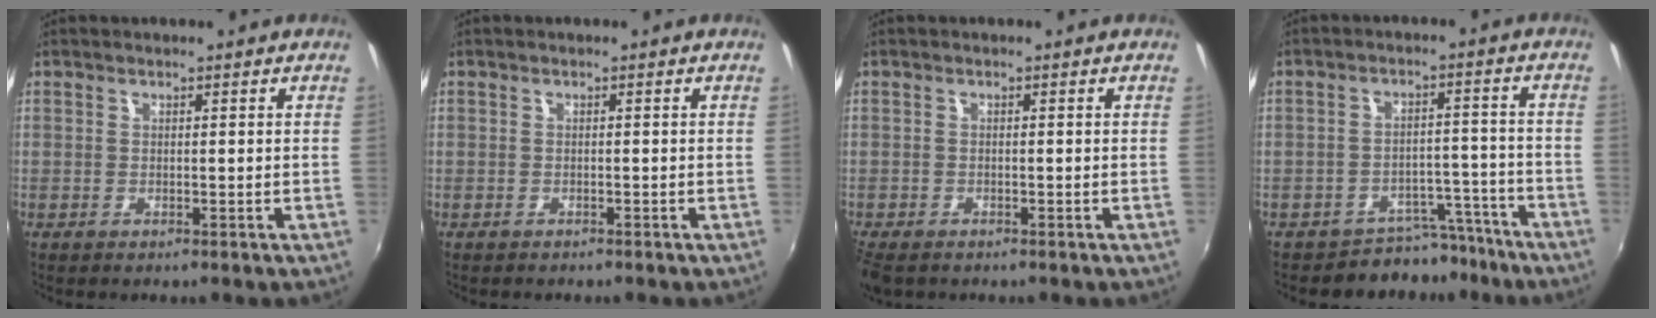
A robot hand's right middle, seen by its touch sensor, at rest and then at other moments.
{"total": 1.4, "force": [-1.3, 0.4, 0.2], "torque": [-0.008, -0.011, -0.017]}
{"total": 4.6, "force": [-3.4, 2.1, 2.2], "torque": [-0.057, -0.021, -0.065]}
{"total": 7.8, "force": [-6.9, 3.7, 0.5], "torque": [-0.003, 0.024, -0.091]}